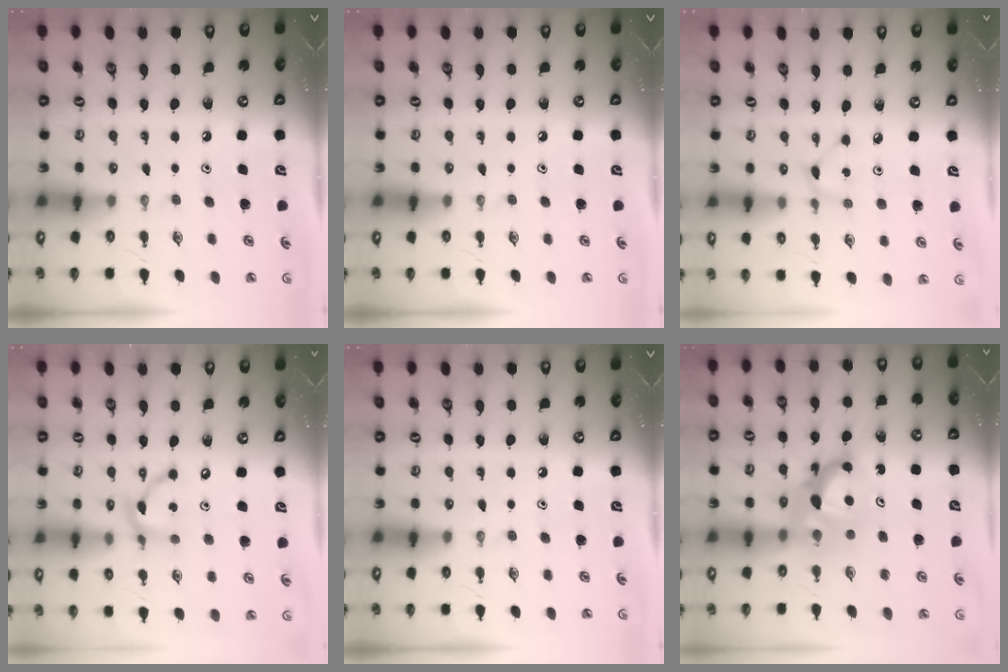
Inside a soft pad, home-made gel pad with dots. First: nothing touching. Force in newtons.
{"total": 0.0}
{"total": 1.9, "press": 1.9, "slide": 0.1}
{"total": 11.1, "press": 11.1, "slide": 0.6}
{"total": 0.0}
{"total": 8.4, "press": 8.4, "slide": 0.9}